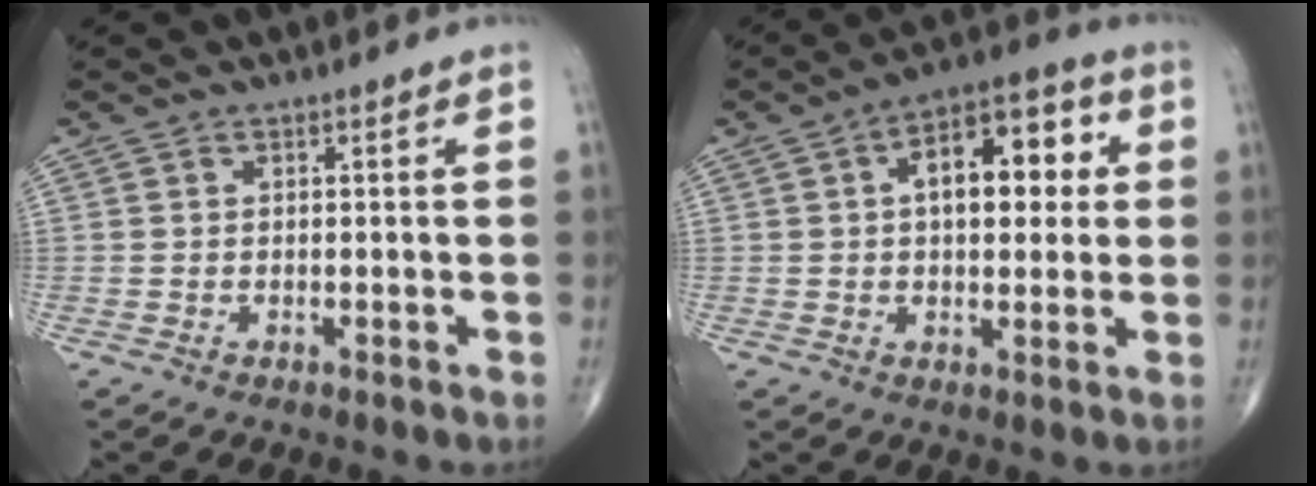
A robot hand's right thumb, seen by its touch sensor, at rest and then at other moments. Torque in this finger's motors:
{"motor_torque": [0.74, 3.08, 1.11, 0.05, 0.05]}